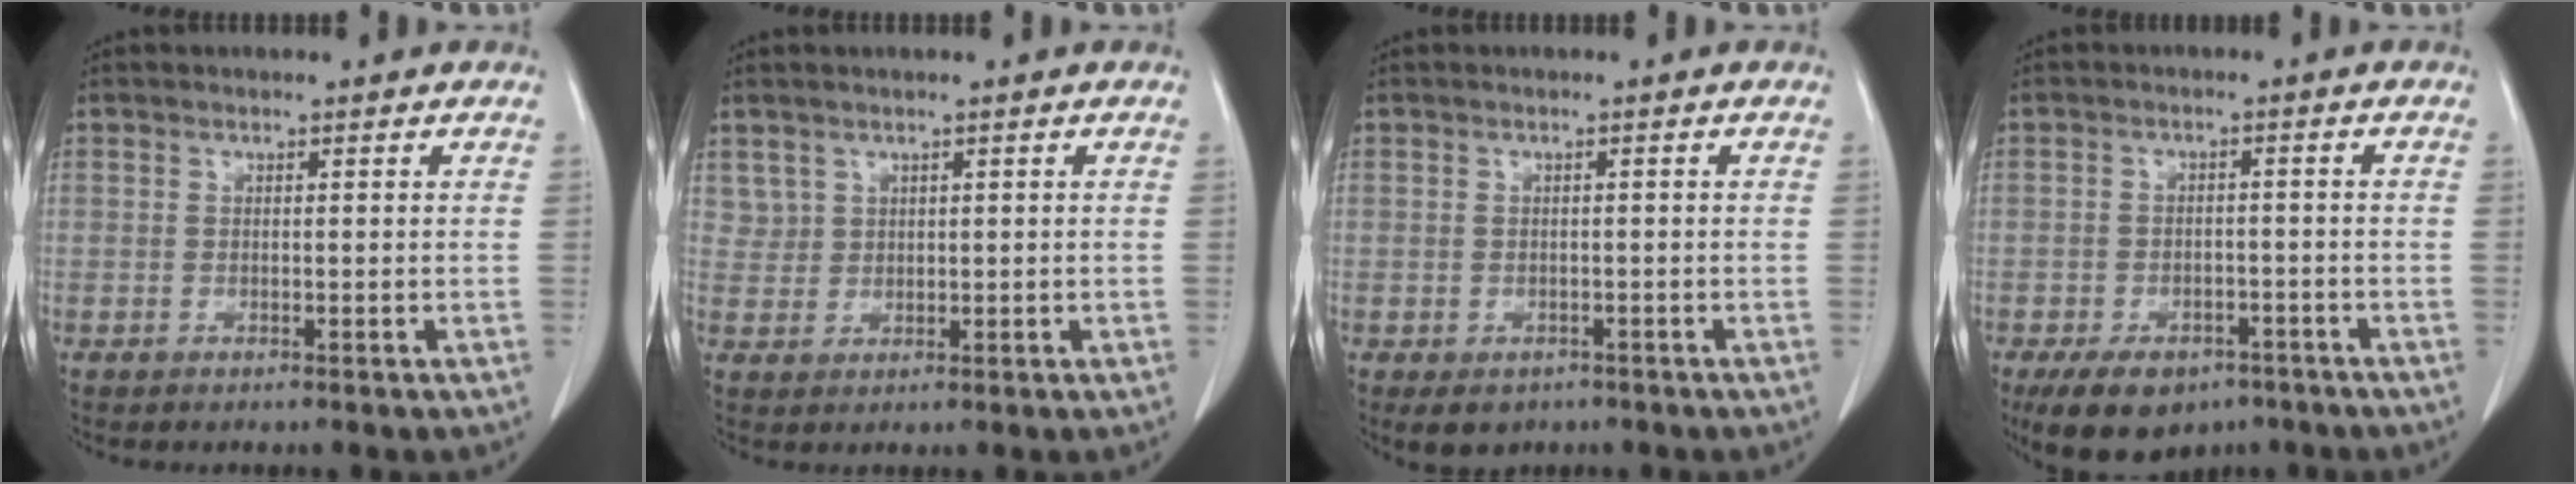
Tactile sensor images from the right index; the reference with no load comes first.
{"total": 2.4, "force": [1.4, 1.9, 0.1], "torque": [0.006, 0.004, 0.028]}
{"total": 3.7, "force": [-2.3, 2.5, 1.3], "torque": [-0.014, -0.001, -0.025]}
{"total": 10.0, "force": [-6.8, 5.6, 4.6], "torque": [-0.078, 0.000, -0.102]}